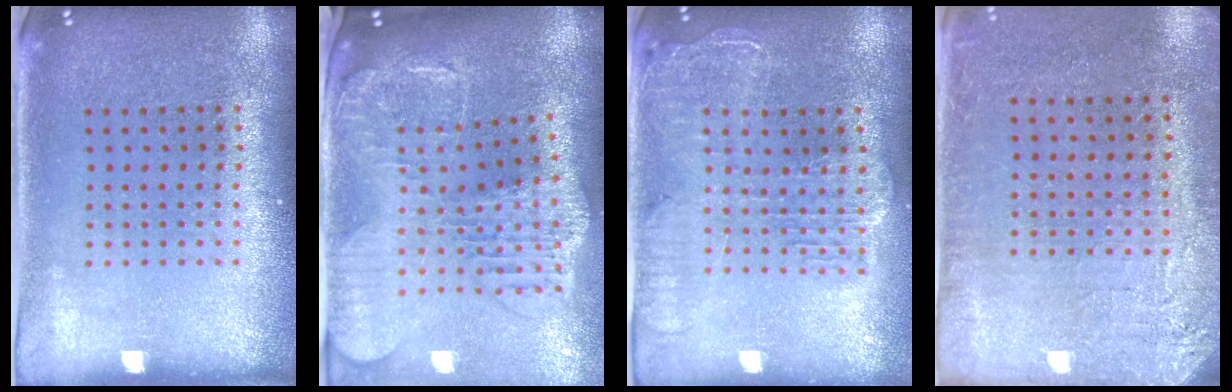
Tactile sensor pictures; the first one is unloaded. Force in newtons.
{"total": 2.7, "press": 2.3, "slide": 1.4}
{"total": 2.2, "press": 2.0, "slide": 1.0}
{"total": 2.8, "press": 2.6, "slide": 1.1}